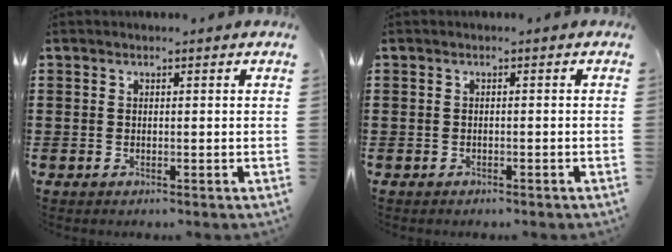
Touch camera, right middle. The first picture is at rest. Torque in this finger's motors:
{"motor_torque": [0.02, 0.02, 0.05, -0.01]}